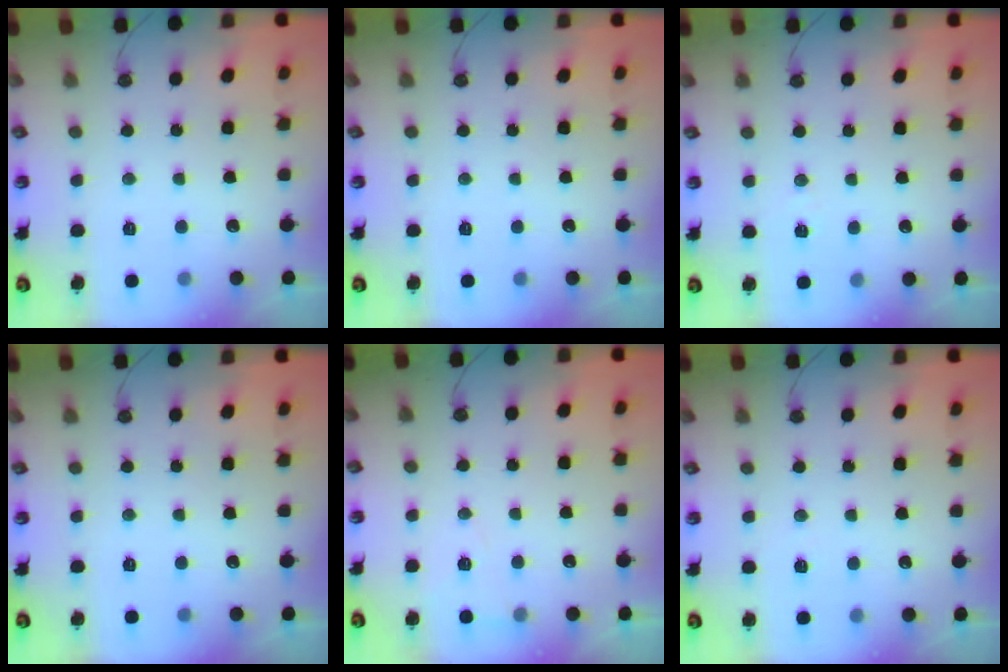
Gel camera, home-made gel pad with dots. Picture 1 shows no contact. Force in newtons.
{"total": 0.0}
{"total": 4.5, "press": 3.8, "slide": 2.4}
{"total": 0.0}
{"total": 6.3, "press": 4.5, "slide": 4.3}
{"total": 3.5, "press": 1.6, "slide": 3.1}